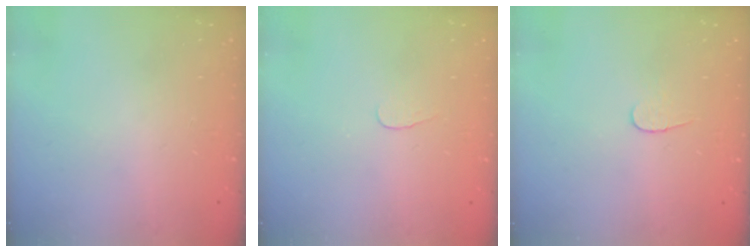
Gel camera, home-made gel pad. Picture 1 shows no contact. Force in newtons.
{"total": 2.8, "press": 2.7, "slide": 0.3}
{"total": 4.8, "press": 4.8, "slide": 0.5}